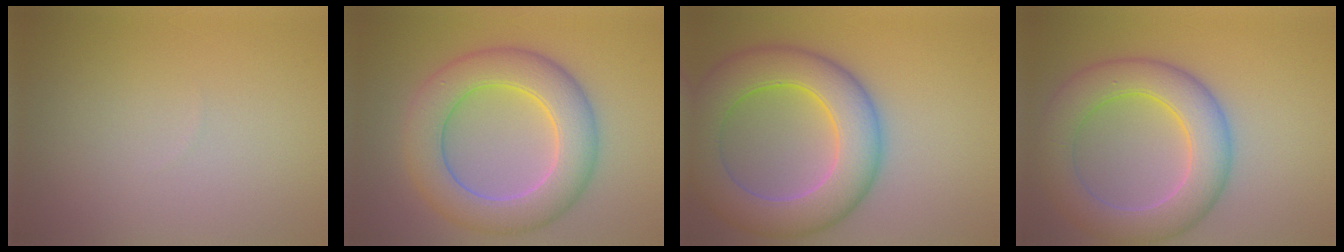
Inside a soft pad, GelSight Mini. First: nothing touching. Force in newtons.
{"total": 8.3, "press": 8.3, "slide": 0.7}
{"total": 10.1, "press": 10.1, "slide": 0.3}
{"total": 7.8, "press": 7.8, "slide": 0.6}